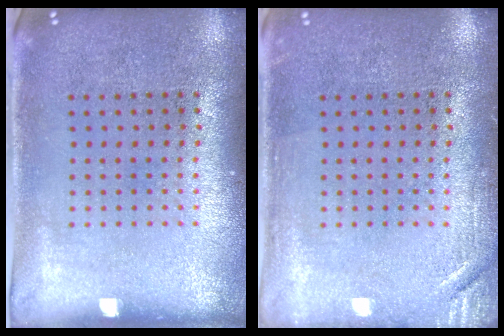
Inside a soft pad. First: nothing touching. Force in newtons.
{"total": 1.7, "press": 1.7, "slide": 0.2}